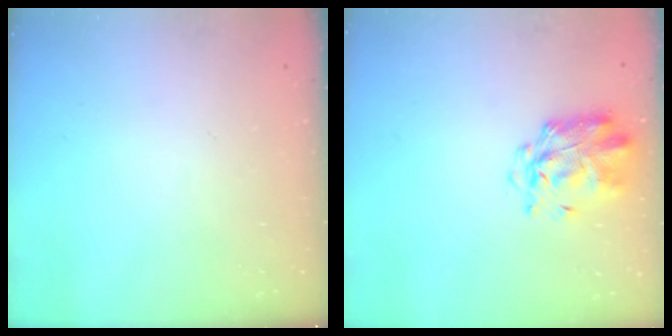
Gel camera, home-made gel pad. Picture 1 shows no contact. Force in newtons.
{"total": 2.9, "press": 2.8, "slide": 0.8}